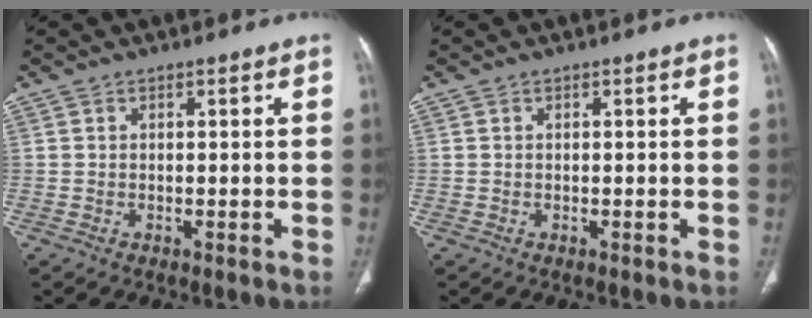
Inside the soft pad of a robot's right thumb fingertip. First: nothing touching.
{"total": 0.0}